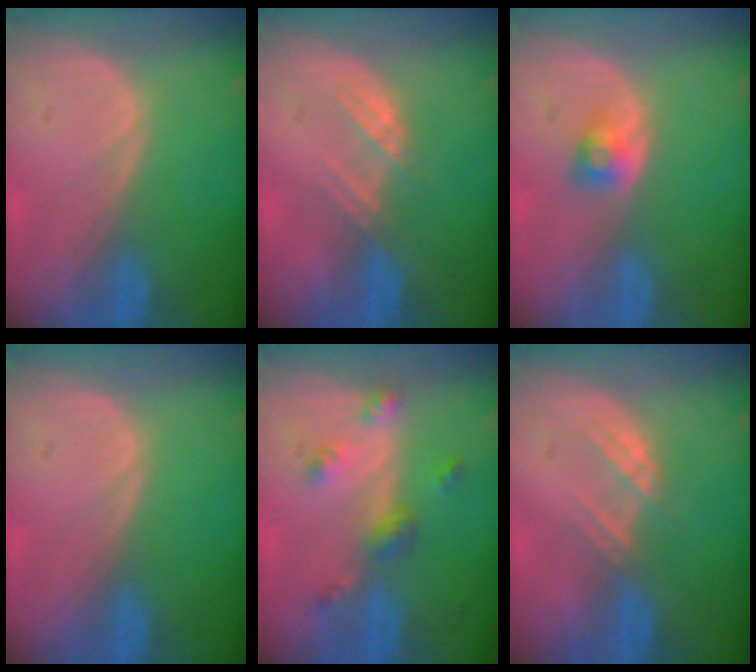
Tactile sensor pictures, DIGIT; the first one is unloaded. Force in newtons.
{"total": 3.0, "press": 2.9, "slide": 0.7}
{"total": 2.6, "press": 2.3, "slide": 1.2}
{"total": 0.0}
{"total": 5.0, "press": 4.4, "slide": 2.3}
{"total": 3.0, "press": 2.9, "slide": 0.7}